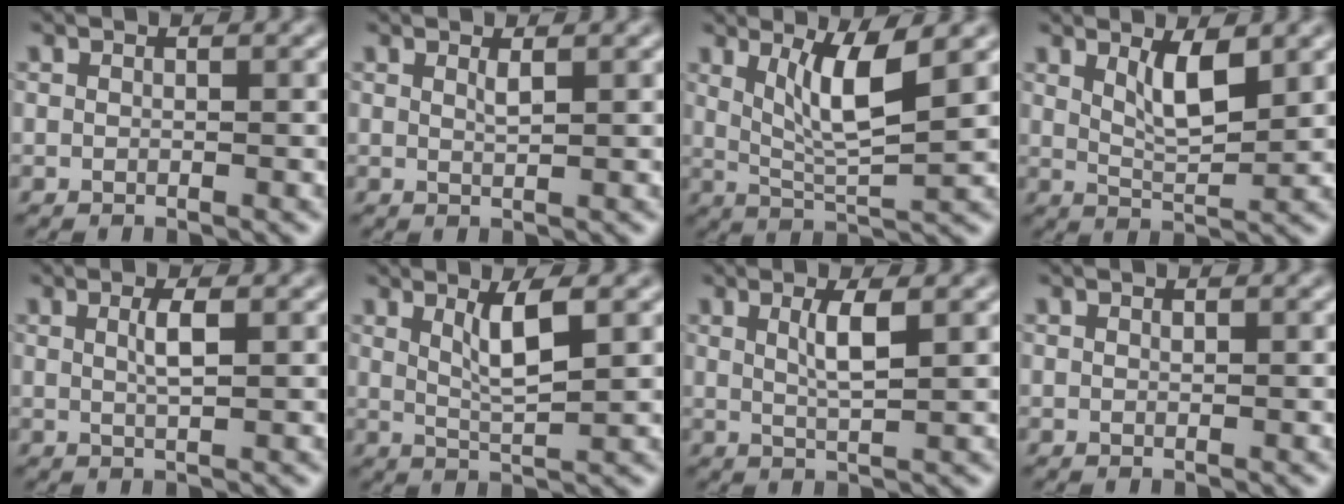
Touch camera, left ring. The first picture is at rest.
{"total": 0.8, "force": [0.6, 0.1, 0.6], "torque": [-0.012, -0.002, 0.010]}
{"total": 5.2, "force": [2.0, 1.1, 4.6], "torque": [-0.088, -0.011, 0.043]}
{"total": 3.6, "force": [1.7, 1.1, 3.0], "torque": [-0.055, -0.007, 0.033]}
{"total": 1.9, "force": [0.6, 0.4, 1.8], "torque": [-0.033, 0.002, 0.007]}
{"total": 3.5, "force": [1.4, 0.7, 3.1], "torque": [-0.055, -0.005, 0.028]}
{"total": 2.7, "force": [1.0, 0.6, 2.5], "torque": [-0.044, -0.003, 0.017]}
{"total": 0.0}